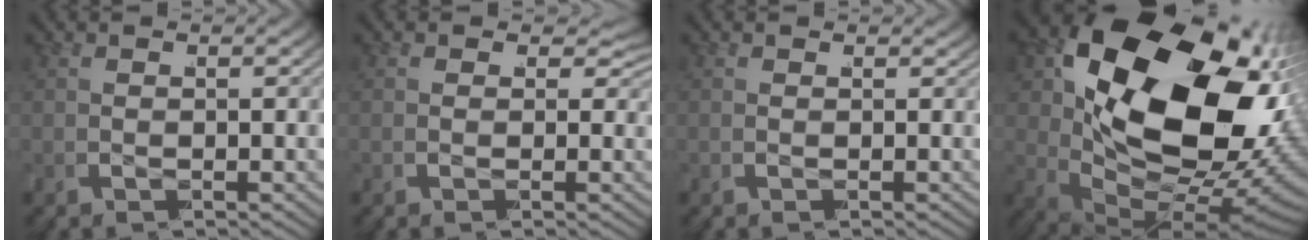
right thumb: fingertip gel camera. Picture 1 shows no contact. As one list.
[{"total": 2.5, "force": [0.5, 1.6, 1.8], "torque": [-0.027, -0.007, 0.008]}, {"total": 0.8, "force": [0.7, 0.3, 0.0], "torque": [-0.001, 0.001, 0.010]}, {"total": 28.3, "force": [1.2, 18.5, 21.4], "torque": [-0.385, -0.033, 0.032]}]